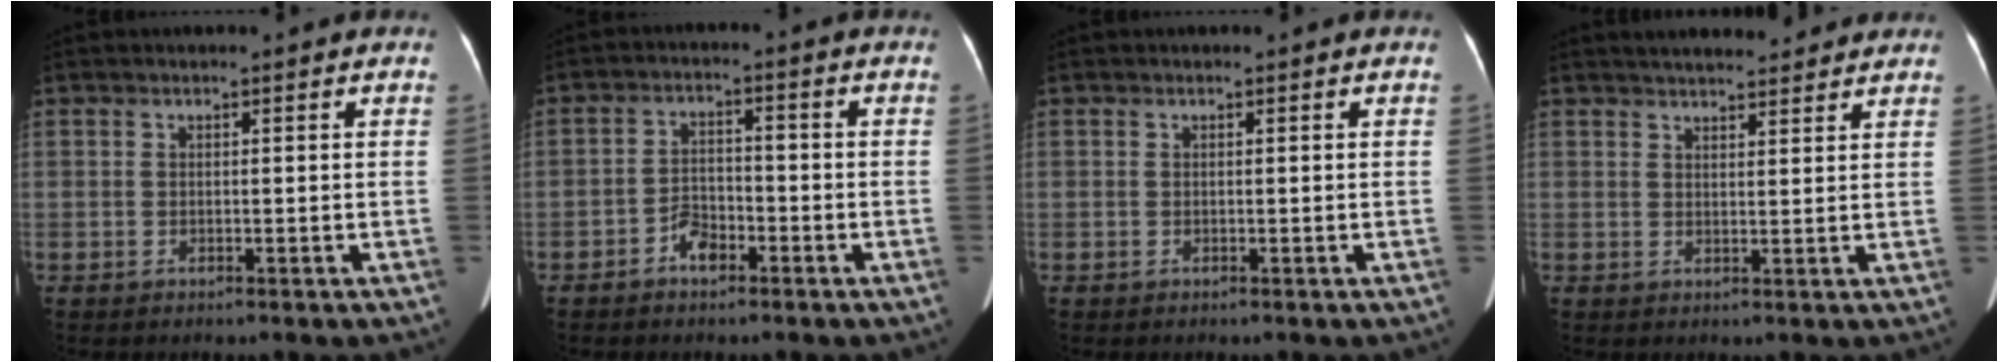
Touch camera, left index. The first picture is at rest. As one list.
[{"total": 4.0, "force": [-2.5, 2.2, 2.3], "torque": [-0.043, 0.012, -0.044]}, {"total": 0.0}, {"total": 8.5, "force": [7.7, 2.1, 3.0], "torque": [-0.036, 0.021, 0.098]}]